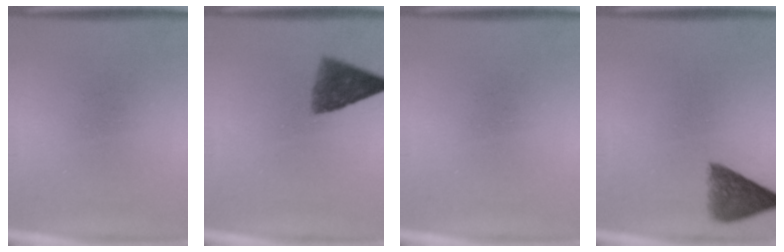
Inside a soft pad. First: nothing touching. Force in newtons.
{"total": 6.8}
{"total": 0.0}
{"total": 5.7}